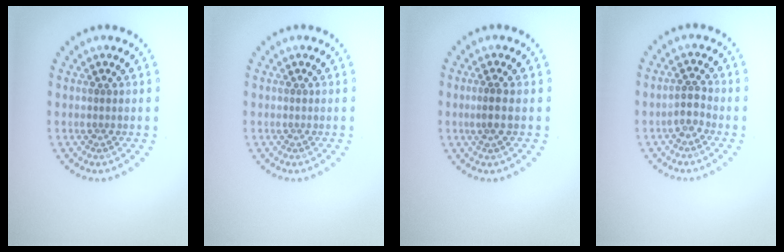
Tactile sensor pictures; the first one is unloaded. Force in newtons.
{"total": 0.0}
{"total": 1.5, "press": 1.3, "slide": 0.7}
{"total": 1.7, "press": 1.4, "slide": 1.0}